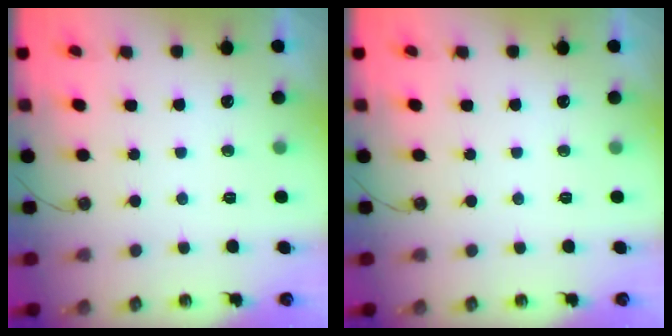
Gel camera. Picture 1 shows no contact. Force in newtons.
{"total": 0.0}